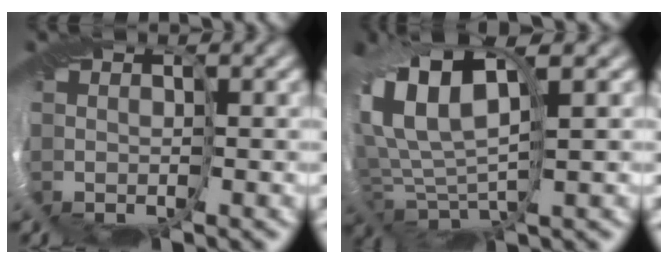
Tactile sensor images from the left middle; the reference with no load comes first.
{"total": 9.1, "force": [3.1, 4.0, 7.6], "torque": [-0.170, 0.012, 0.058]}